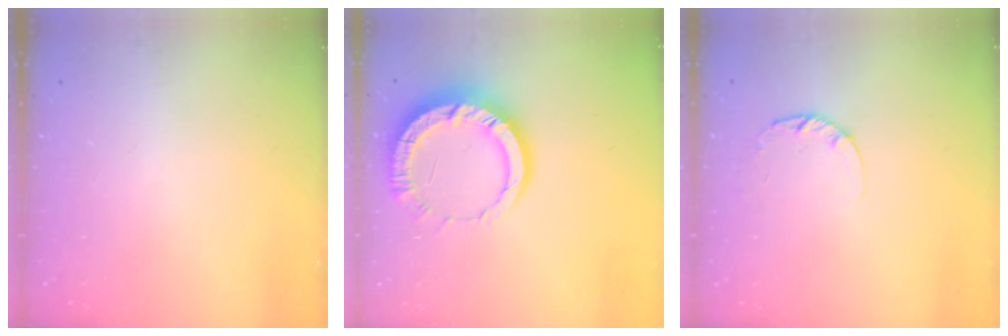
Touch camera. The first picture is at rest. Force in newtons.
{"total": 11.3, "press": 11.2, "slide": 1.2}
{"total": 2.6, "press": 2.5, "slide": 0.4}